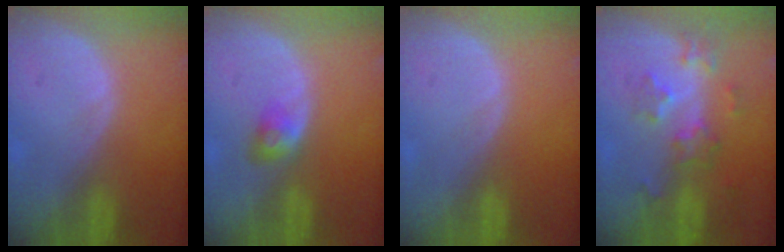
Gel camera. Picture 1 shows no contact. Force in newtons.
{"total": 2.9, "press": 2.4, "slide": 1.5}
{"total": 0.0}
{"total": 6.5, "press": 5.8, "slide": 2.9}